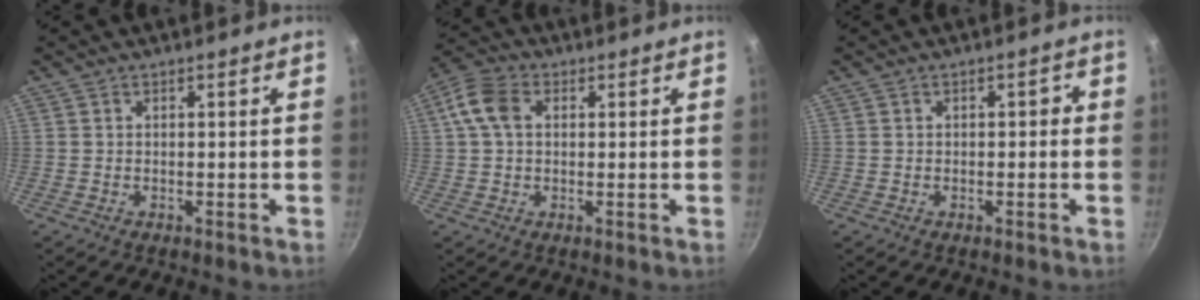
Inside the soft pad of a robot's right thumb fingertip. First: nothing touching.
{"total": 7.0, "force": [1.3, 4.9, 4.9], "torque": [-0.098, 0.014, 0.014]}
{"total": 1.2, "force": [-0.4, 1.0, 0.6], "torque": [0.001, 0.010, -0.006]}